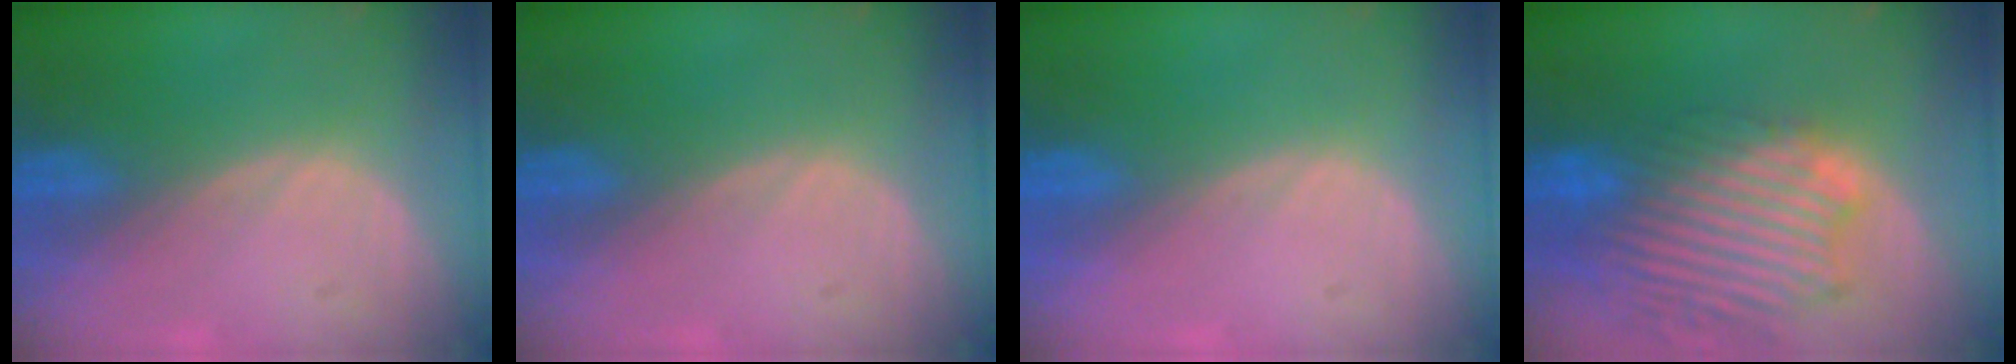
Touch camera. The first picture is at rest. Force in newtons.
{"total": 0.0}
{"total": 0.0}
{"total": 13.9, "press": 11.8, "slide": 7.3}